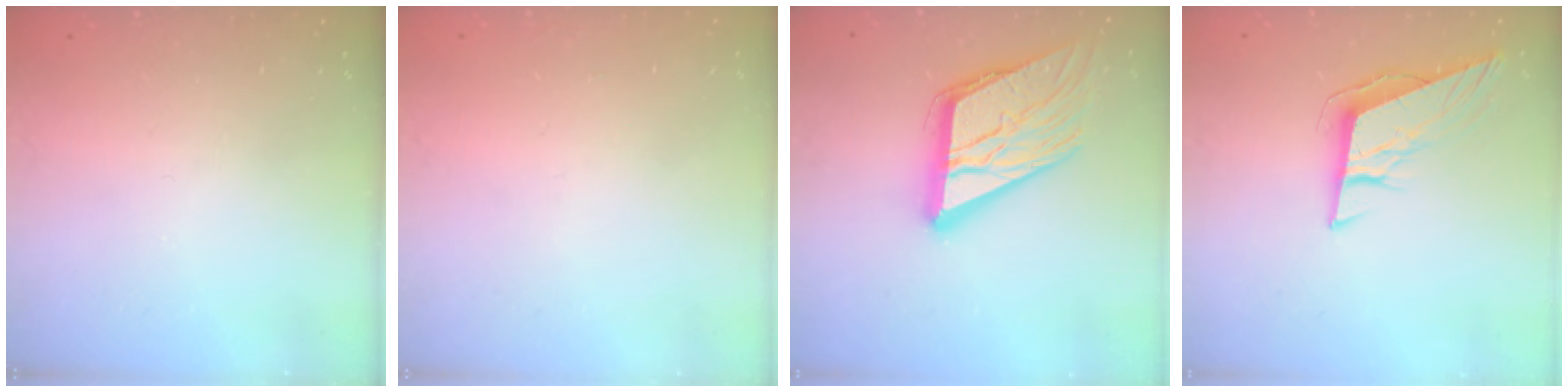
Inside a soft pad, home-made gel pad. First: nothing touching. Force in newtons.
{"total": 0.9, "press": 0.9, "slide": 0.0}
{"total": 18.6, "press": 18.4, "slide": 2.2}
{"total": 10.2, "press": 9.6, "slide": 3.5}